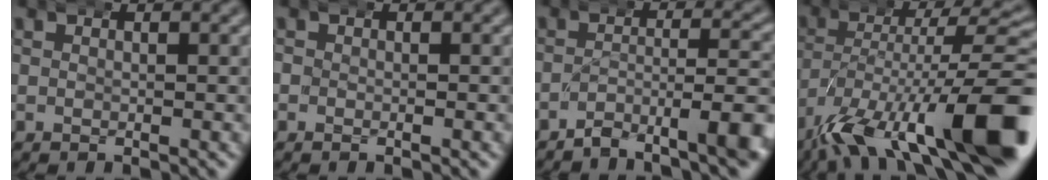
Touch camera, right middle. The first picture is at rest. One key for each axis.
{"total": 0.7, "fx": -0.3, "fy": 0.6, "fz": 0.2, "tx": -0.010, "ty": 0.004, "tz": -0.007}
{"total": 5.4, "fx": -4.0, "fy": 0.6, "fz": 3.6, "tx": -0.050, "ty": -0.001, "tz": -0.066}
{"total": 13.4, "fx": -6.9, "fy": 4.4, "fz": 10.6, "tx": -0.183, "ty": -0.027, "tz": -0.087}